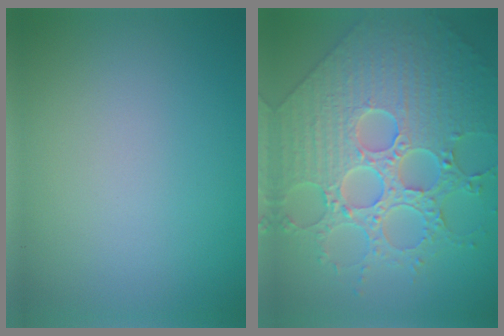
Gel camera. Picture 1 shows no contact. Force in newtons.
{"total": 9.3, "press": 7.3, "slide": 5.7}